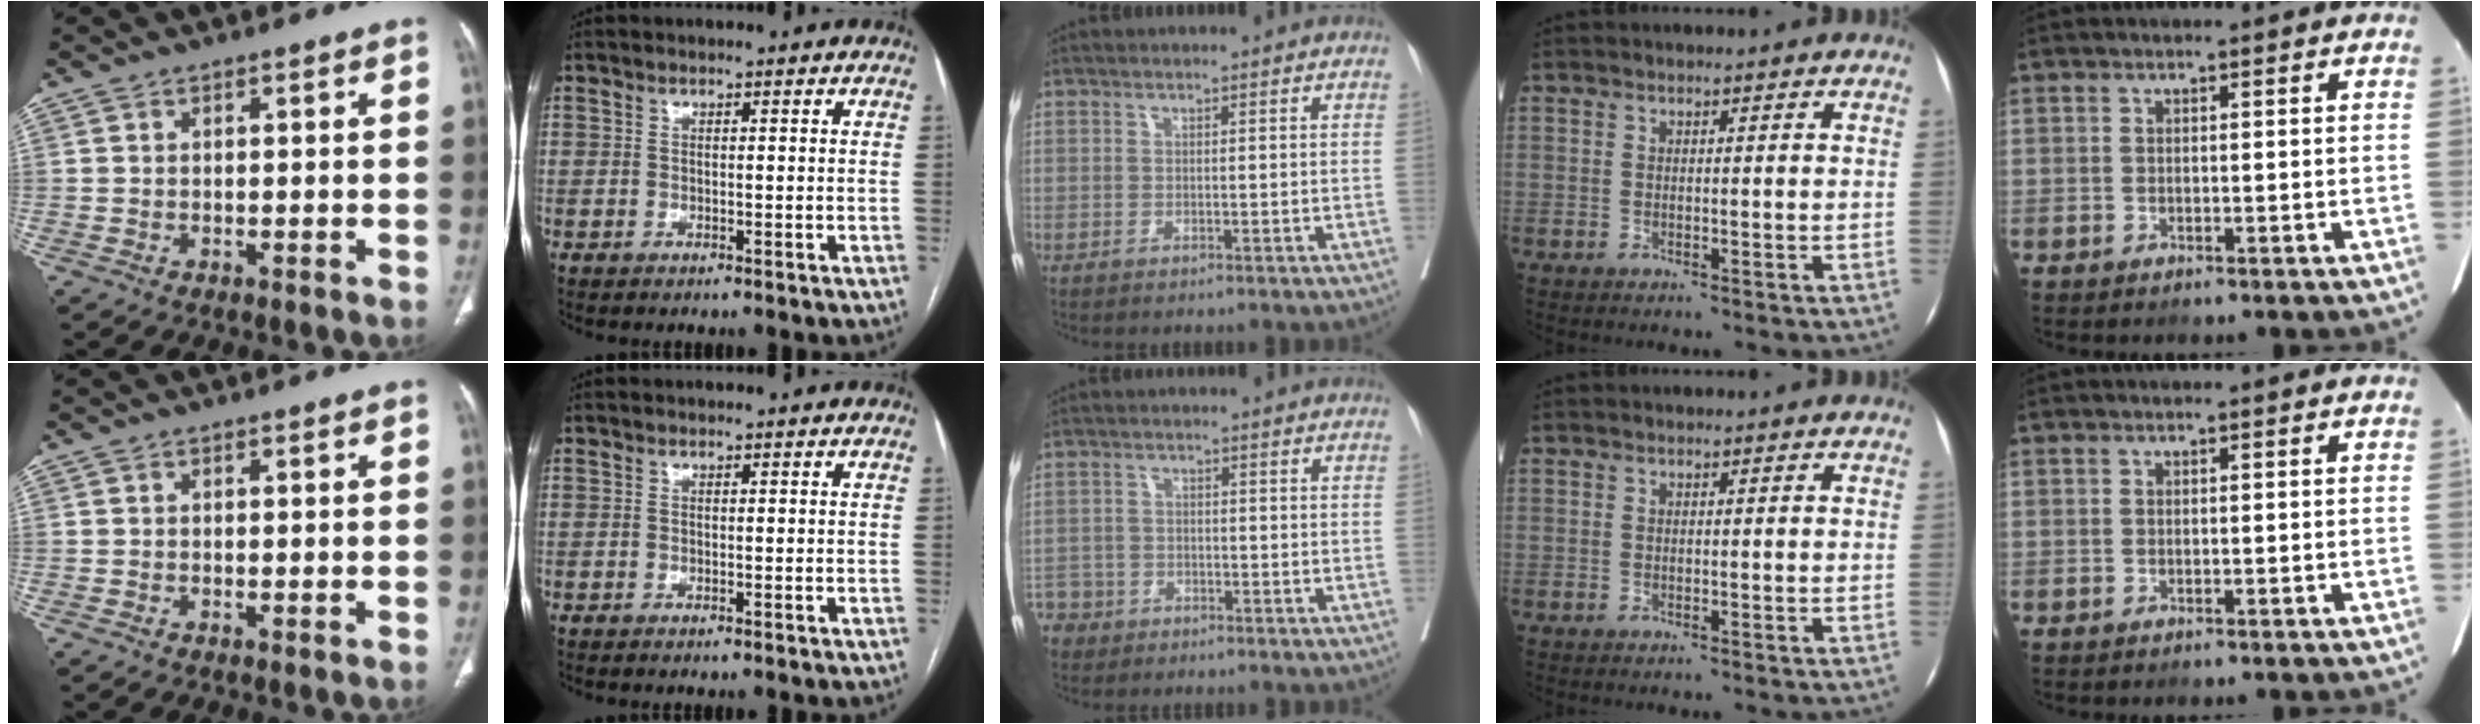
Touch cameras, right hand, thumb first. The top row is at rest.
{"middle": {"total": 4.2, "force": [-3.1, 2.9, -0.5], "torque": [0.010, 0.008, -0.062]}}